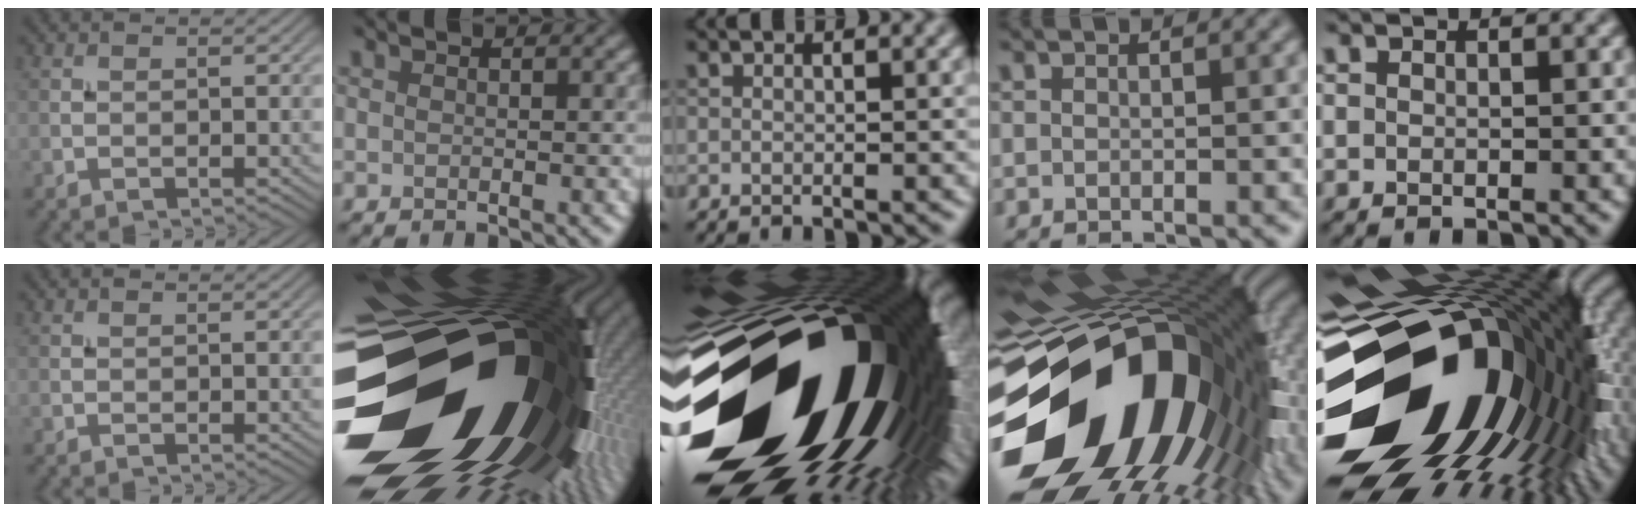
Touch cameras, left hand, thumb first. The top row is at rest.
{"index": {"total": 23.3, "force": [-6.2, 15.5, 16.3], "torque": [-0.260, -0.024, -0.133]}, "middle": {"total": 22.3, "force": [-5.6, 12.7, 17.5], "torque": [-0.282, -0.038, -0.089]}, "ring": {"total": 19.5, "force": [-4.4, 12.0, 14.7], "torque": [-0.276, -0.051, -0.070]}, "little": {"total": 20.4, "force": [-3.5, 13.1, 15.3], "torque": [-0.303, -0.059, -0.040]}}